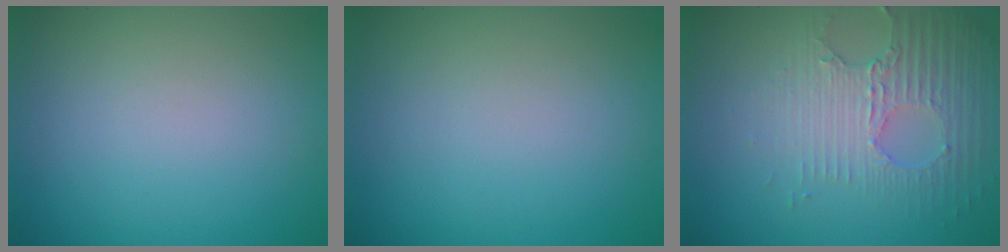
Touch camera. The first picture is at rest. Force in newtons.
{"total": 0.0}
{"total": 3.5, "press": 3.3, "slide": 1.2}